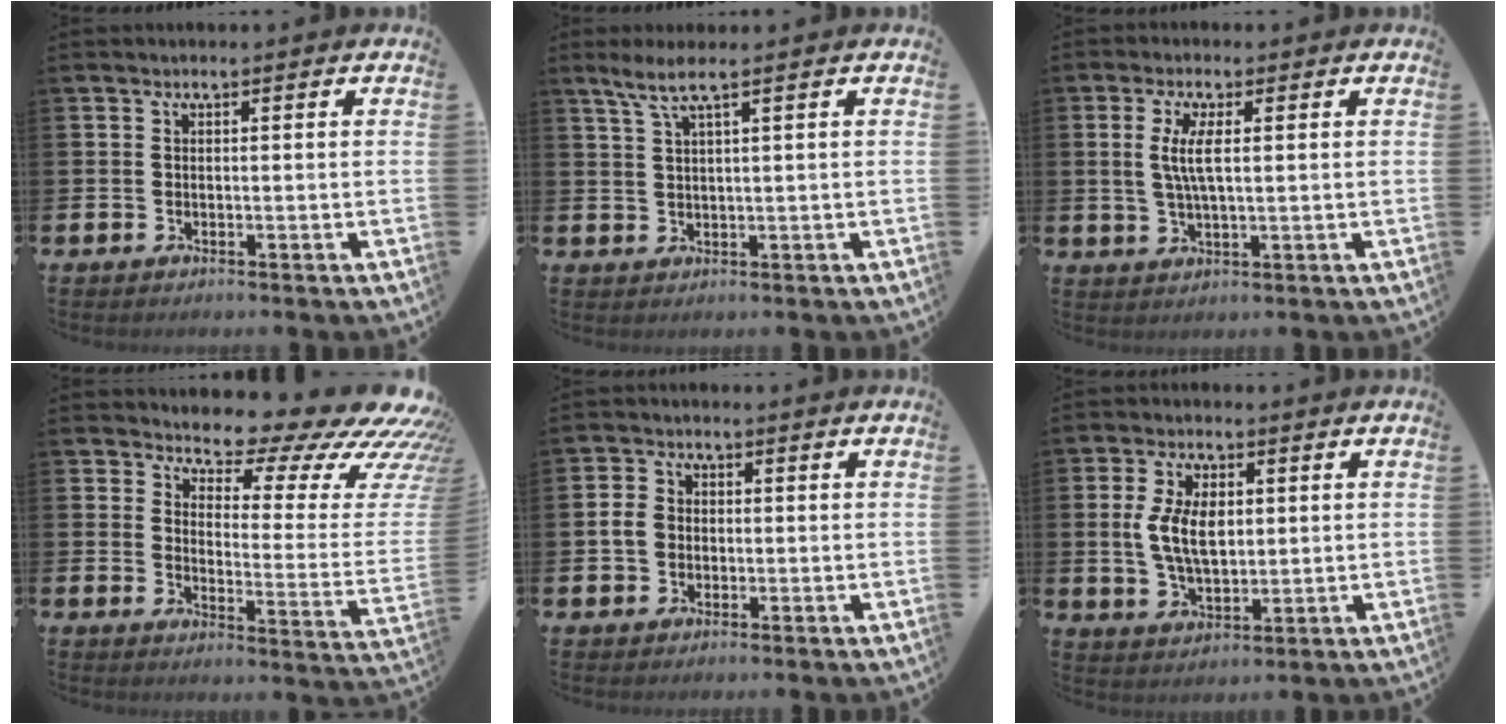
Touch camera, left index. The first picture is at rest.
{"total": 3.7, "force": [2.3, 0.3, 2.8], "torque": [-0.068, 0.004, 0.041]}
{"total": 4.2, "force": [1.2, 1.3, 3.8], "torque": [-0.075, 0.004, 0.018]}
{"total": 10.2, "force": [9.0, 2.8, 3.8], "torque": [-0.060, -0.084, 0.139]}
{"total": 3.1, "force": [0.1, 2.7, 1.6], "torque": [-0.025, 0.007, -0.002]}
{"total": 6.8, "force": [1.4, 3.8, 5.4], "torque": [-0.105, 0.004, 0.020]}